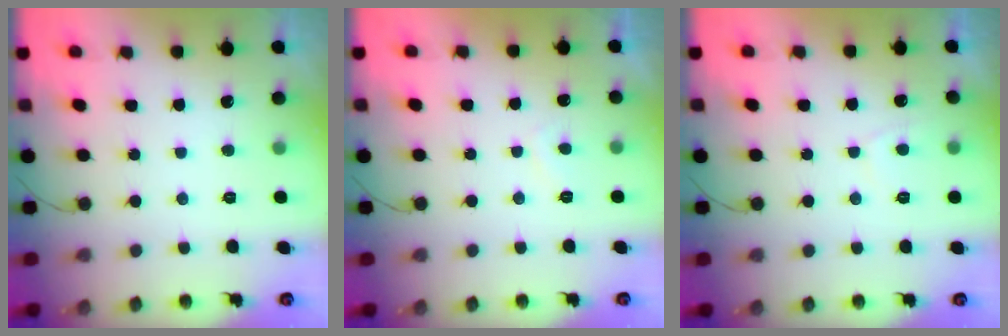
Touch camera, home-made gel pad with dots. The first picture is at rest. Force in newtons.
{"total": 1.1, "press": 0.9, "slide": 0.6}
{"total": 1.6, "press": 1.5, "slide": 0.6}